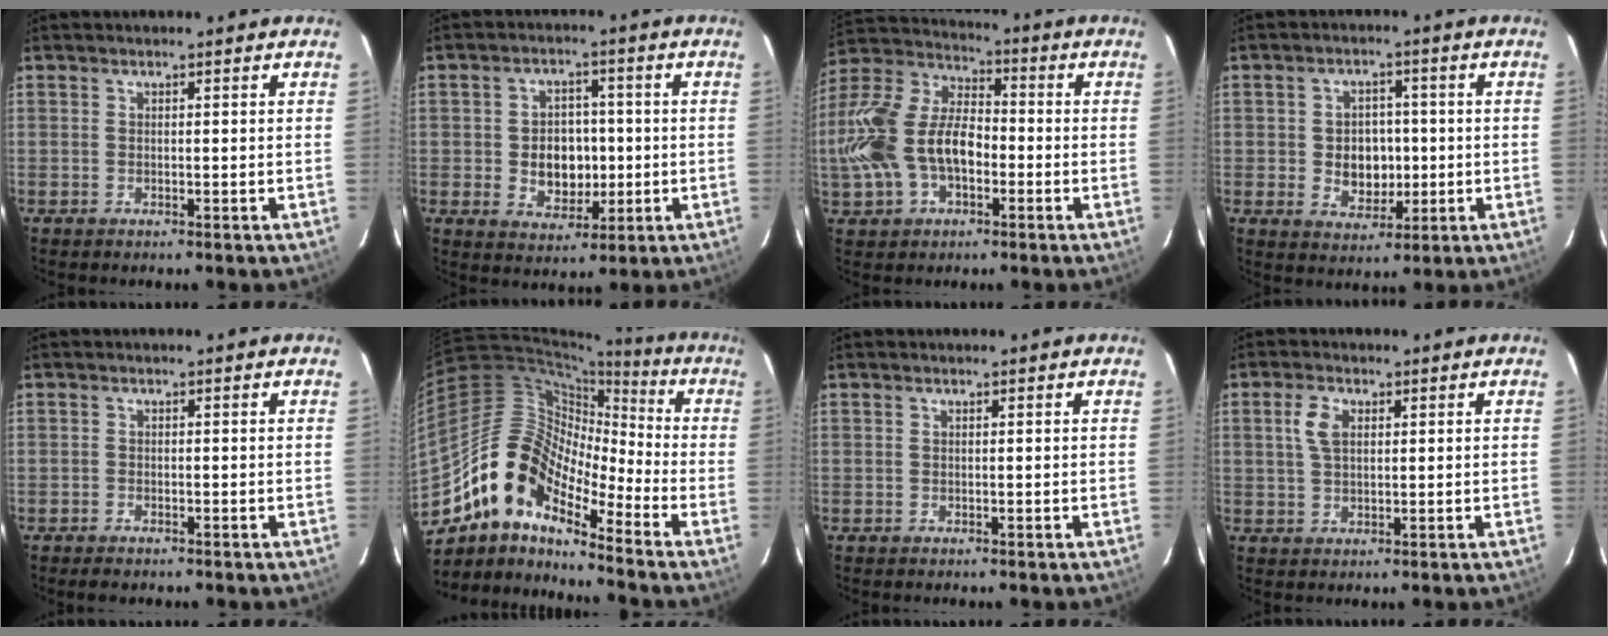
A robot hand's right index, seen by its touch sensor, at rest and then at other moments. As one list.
[{"total": 7.9, "force": [-0.8, 6.2, 4.8], "torque": [-0.097, 0.010, 0.000]}, {"total": 19.0, "force": [-4.2, 11.8, 14.2], "torque": [-0.323, 0.016, -0.076]}, {"total": 6.8, "force": [-0.6, 5.5, 3.9], "torque": [-0.078, 0.009, 0.003]}, {"total": 1.5, "force": [-1.4, 0.5, 0.4], "torque": [-0.015, -0.003, -0.026]}, {"total": 14.2, "force": [-10.0, 5.9, 8.1], "torque": [-0.132, 0.011, -0.207]}, {"total": 0.0}, {"total": 4.3, "force": [1.3, 2.5, 3.2], "torque": [-0.064, 0.008, 0.026]}]